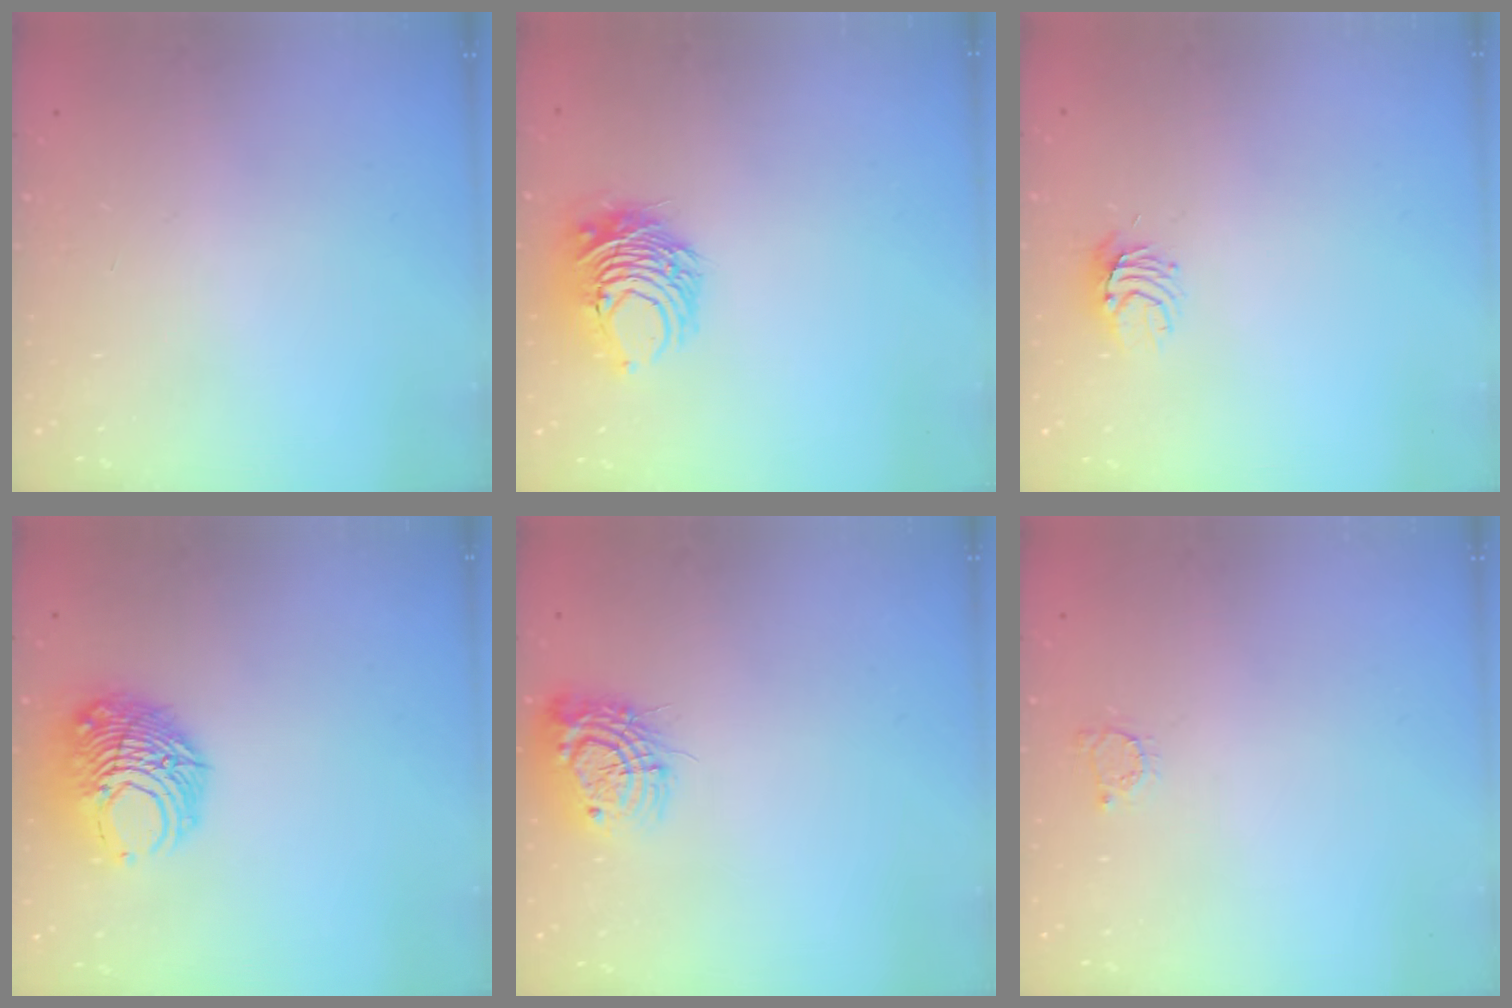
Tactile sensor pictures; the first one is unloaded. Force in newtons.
{"total": 8.9, "press": 8.9, "slide": 0.7}
{"total": 5.4, "press": 5.4, "slide": 0.6}
{"total": 10.1, "press": 10.0, "slide": 1.0}
{"total": 12.0, "press": 12.0, "slide": 0.8}
{"total": 2.2, "press": 2.2, "slide": 0.3}